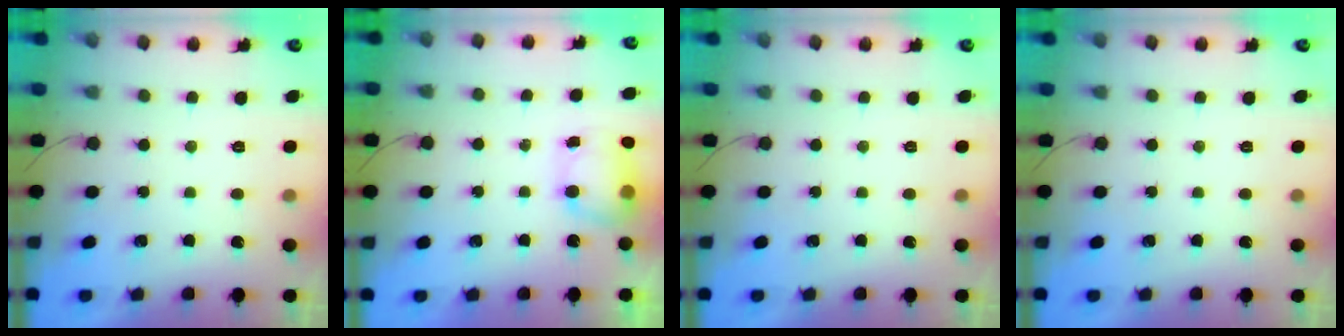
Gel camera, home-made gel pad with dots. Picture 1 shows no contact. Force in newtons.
{"total": 7.2, "press": 7.1, "slide": 0.8}
{"total": 0.0}
{"total": 0.0}